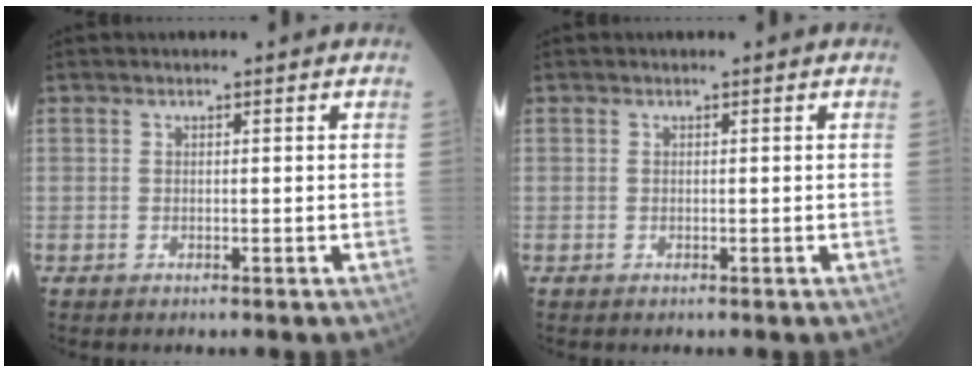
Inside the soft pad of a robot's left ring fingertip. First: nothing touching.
{"total": 0.0}